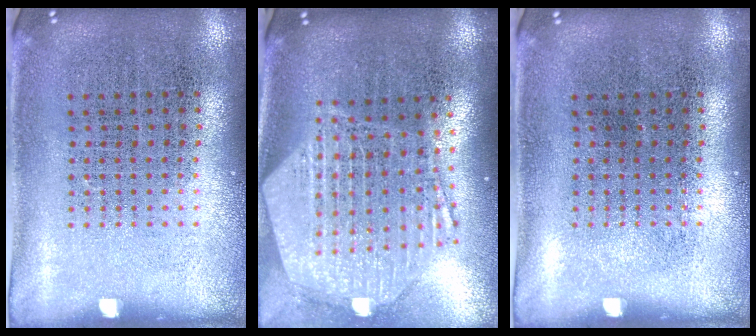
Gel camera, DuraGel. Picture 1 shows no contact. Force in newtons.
{"total": 3.0, "press": 2.4, "slide": 1.8}
{"total": 0.0}